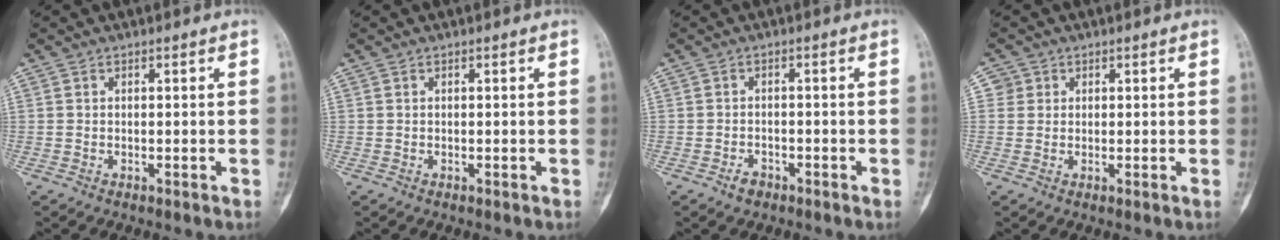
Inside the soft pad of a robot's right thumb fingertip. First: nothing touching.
{"total": 0.0}
{"total": 2.1, "force": [-1.4, 1.3, 0.8], "torque": [-0.014, 0.008, -0.022]}
{"total": 2.1, "force": [0.6, 2.0, 0.0], "torque": [0.014, 0.001, 0.004]}